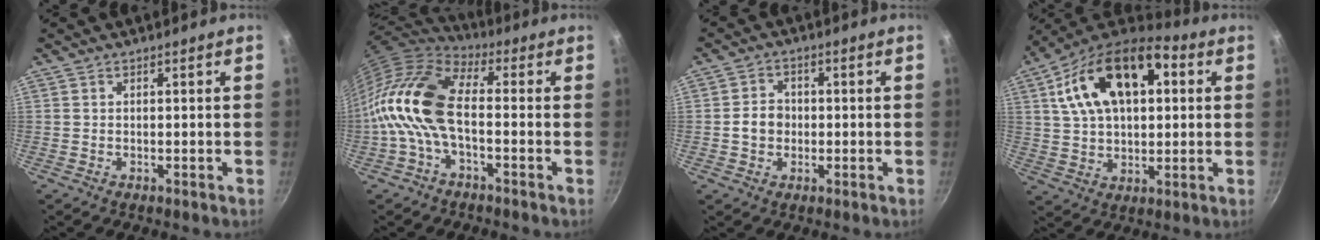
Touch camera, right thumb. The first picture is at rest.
{"total": 15.3, "force": [-2.1, 7.7, 13.0], "torque": [-0.250, 0.030, -0.059]}
{"total": 4.5, "force": [-0.6, 3.8, 2.3], "torque": [-0.017, 0.012, -0.013]}
{"total": 21.7, "force": [6.1, 12.7, 16.5], "torque": [-0.269, 0.018, 0.091]}